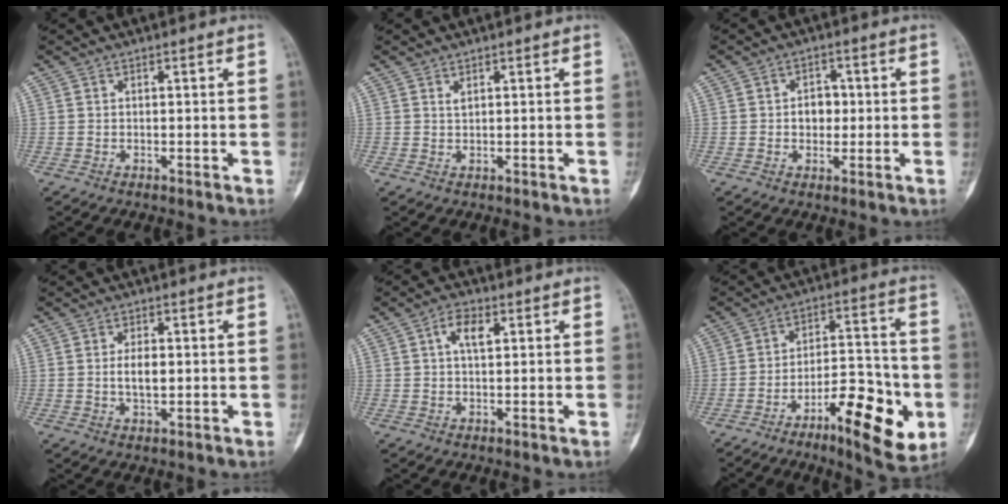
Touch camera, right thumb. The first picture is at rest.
{"total": 0.7, "force": [0.5, 0.4, 0.3], "torque": [-0.004, 0.000, 0.012]}
{"total": 4.1, "force": [0.0, 3.2, 2.5], "torque": [-0.016, 0.009, -0.002]}
{"total": 4.0, "force": [0.2, 2.1, 3.4], "torque": [-0.054, -0.003, 0.004]}
{"total": 4.3, "force": [1.4, 2.2, 3.4], "torque": [-0.057, 0.005, 0.022]}
{"total": 16.2, "force": [-6.5, 5.9, 13.6], "torque": [-0.181, 0.035, -0.095]}